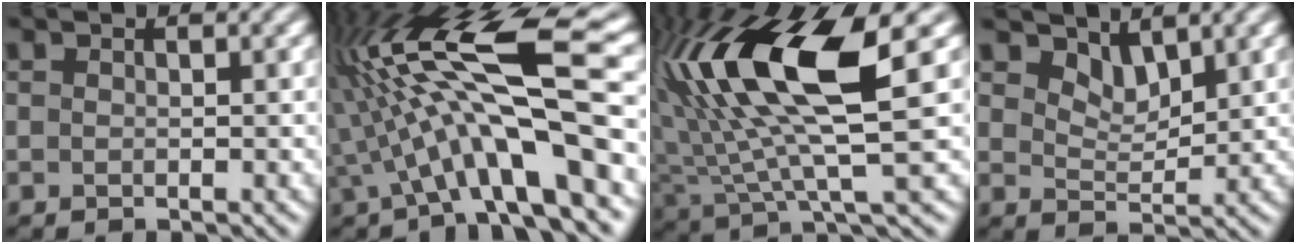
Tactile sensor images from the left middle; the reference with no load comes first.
{"total": 12.5, "force": [0.5, 3.0, 12.1], "torque": [-0.211, 0.021, 0.001]}
{"total": 12.4, "force": [4.0, 3.7, 11.1], "torque": [-0.237, 0.004, 0.076]}
{"total": 2.6, "force": [2.3, 0.9, 0.7], "torque": [-0.022, -0.007, 0.037]}